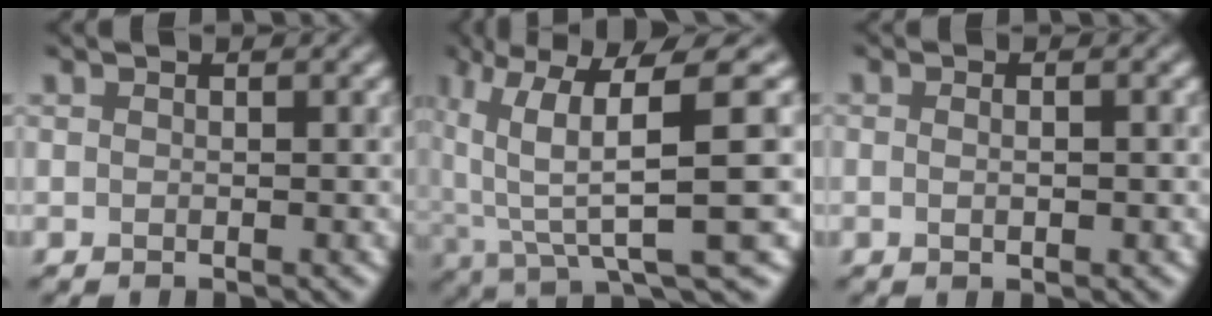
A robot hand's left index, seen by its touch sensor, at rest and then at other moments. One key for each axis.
{"total": 8.8, "fx": 1.8, "fy": 1.6, "fz": 8.4, "tx": -0.142, "ty": 0.007, "tz": 0.043}
{"total": 2.7, "fx": 0.7, "fy": 1.6, "fz": 2.1, "tx": -0.004, "ty": 0.024, "tz": -0.018}